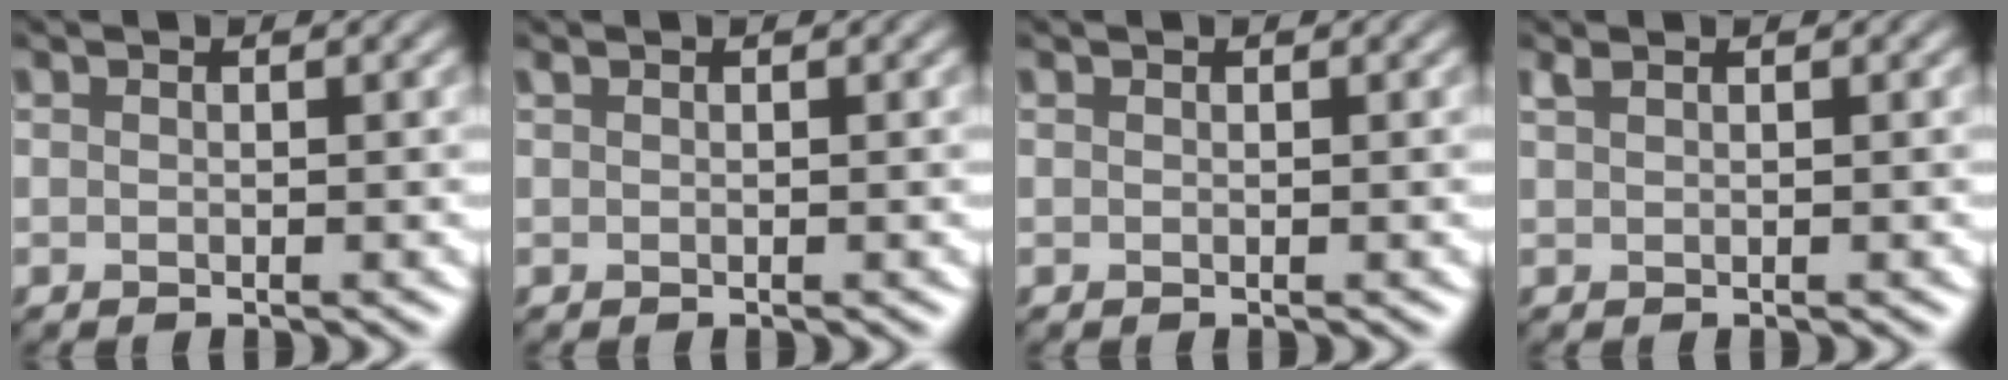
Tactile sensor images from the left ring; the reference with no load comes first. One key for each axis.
{"total": 0.0}
{"total": 0.0}
{"total": 0.8, "fx": 0.6, "fy": 0.2, "fz": 0.5, "tx": -0.012, "ty": 0.004, "tz": 0.012}